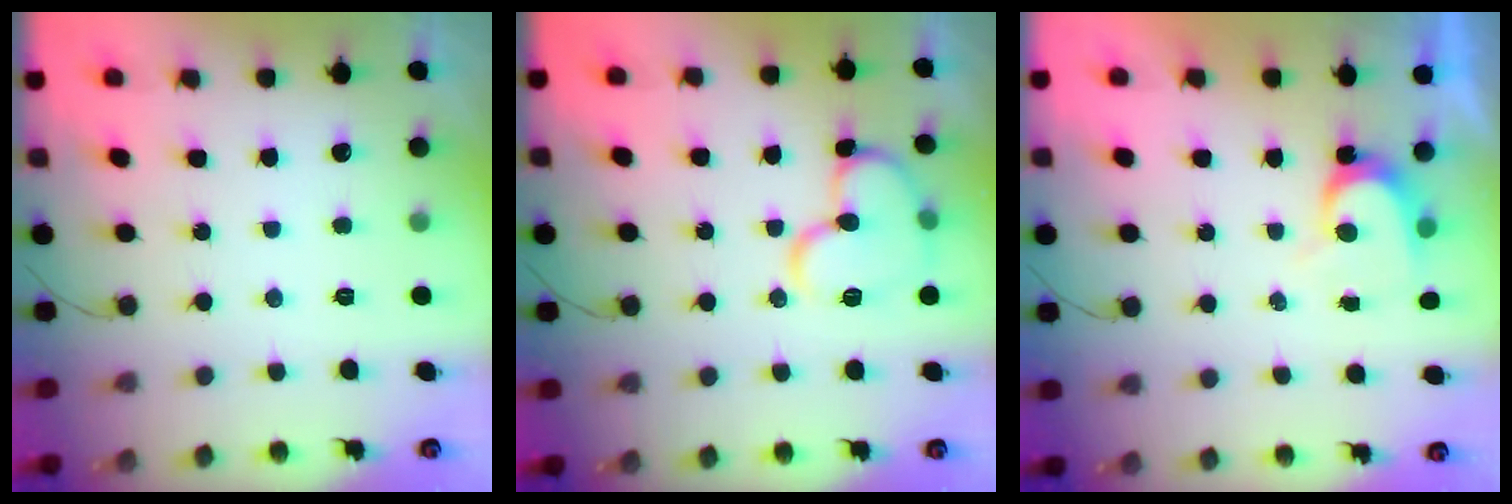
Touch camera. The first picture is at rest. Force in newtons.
{"total": 14.1, "press": 14.0, "slide": 1.8}
{"total": 5.6, "press": 5.6, "slide": 0.5}